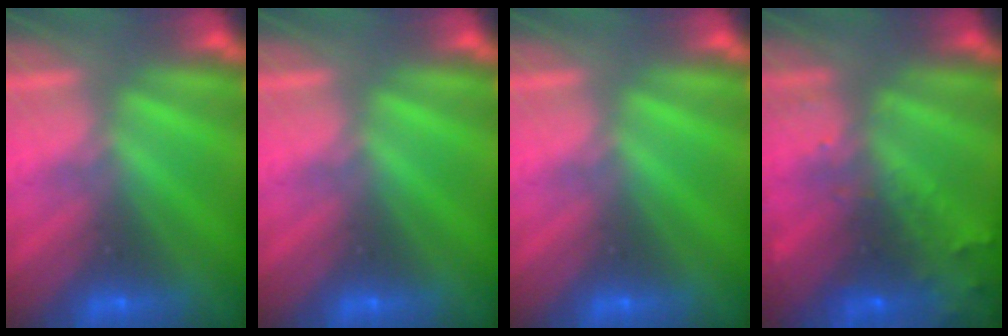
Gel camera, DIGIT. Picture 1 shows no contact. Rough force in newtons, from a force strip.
{"total": 0.0}
{"total": 0.0}
{"total": 8.8}